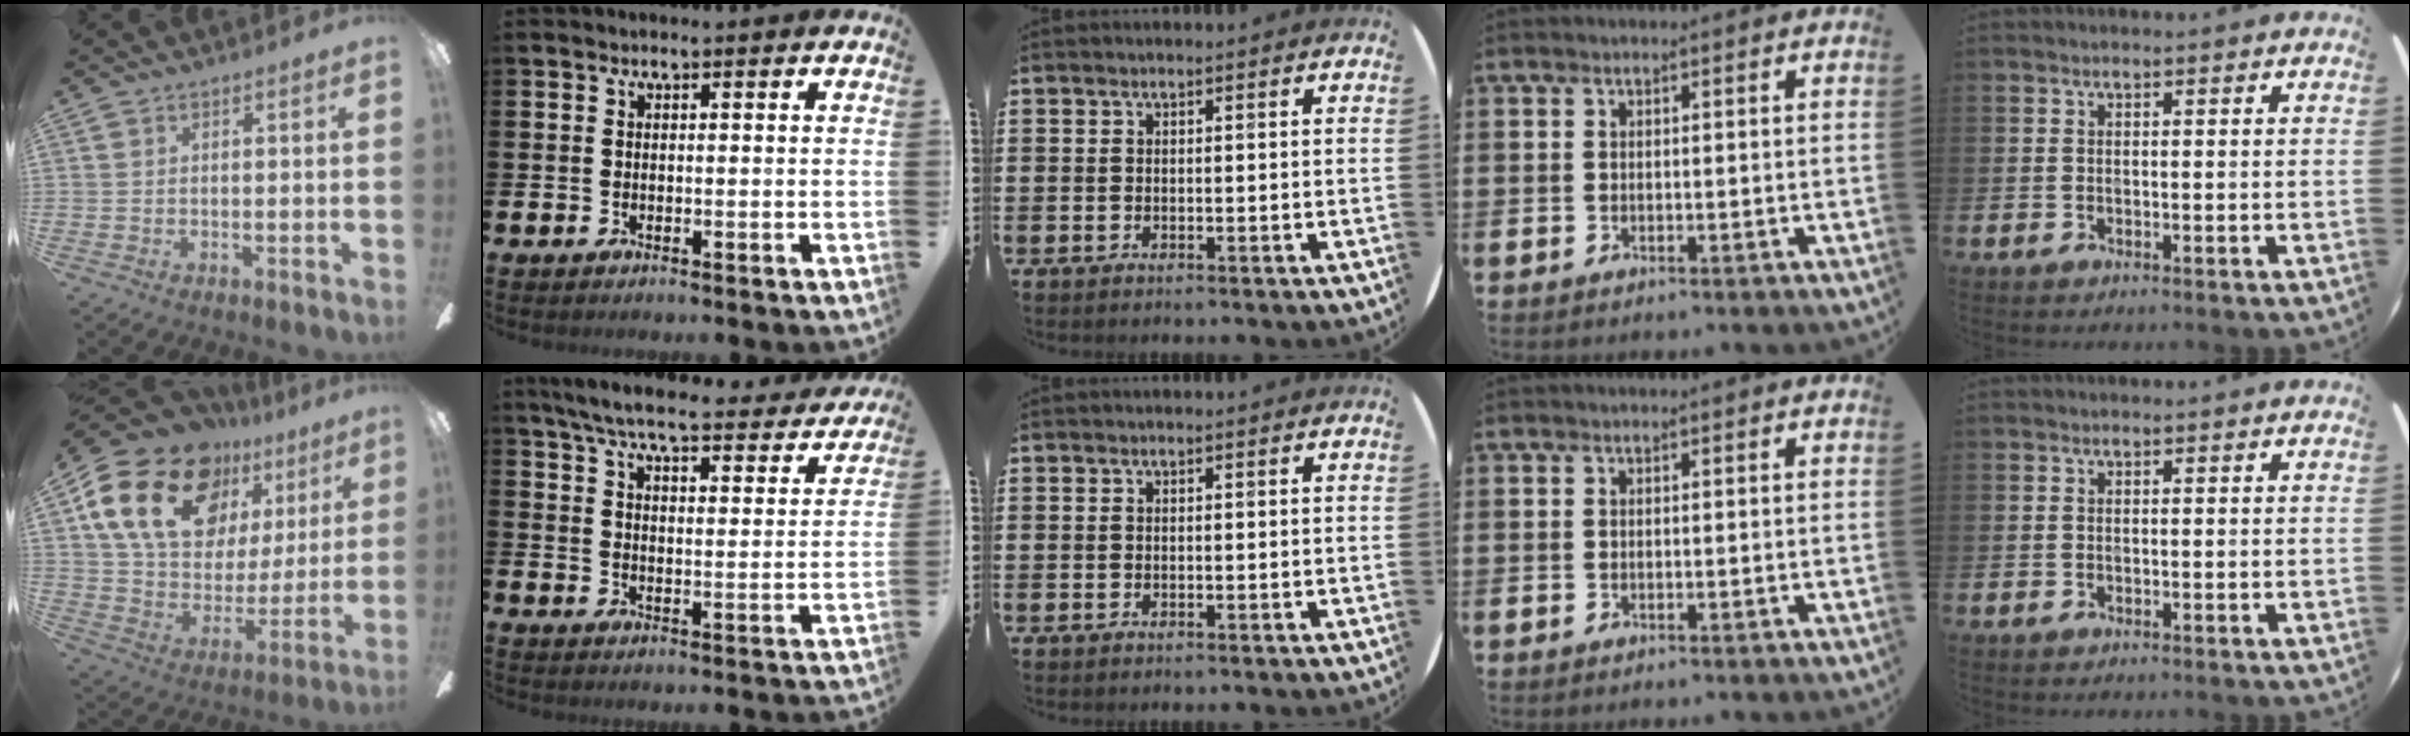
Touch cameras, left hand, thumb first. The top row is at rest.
{"thumb": {"total": 23.0, "force": [13.2, 14.3, 12.3], "torque": [-0.220, -0.058, 0.247]}, "index": {"total": 7.0, "force": [6.3, 0.9, 2.9], "torque": [-0.077, -0.041, 0.104]}}